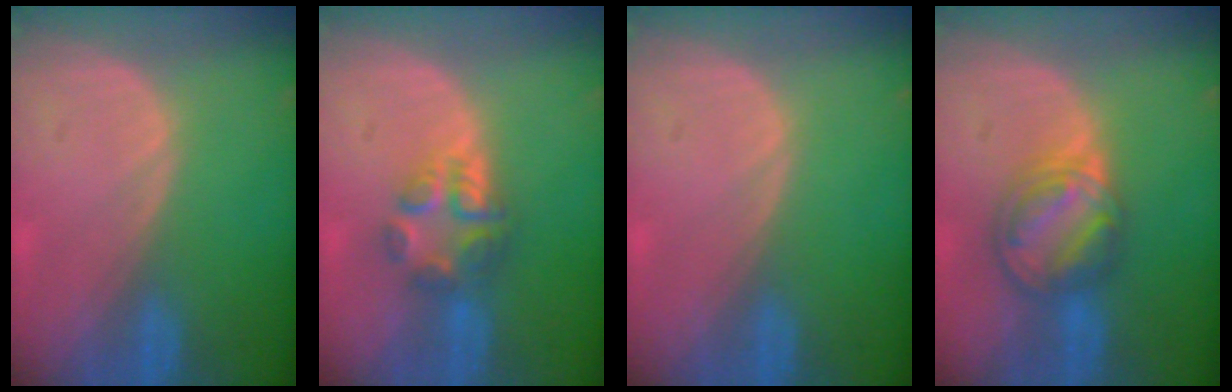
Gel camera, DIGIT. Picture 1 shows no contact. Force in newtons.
{"total": 6.0, "press": 5.2, "slide": 3.1}
{"total": 0.0}
{"total": 7.5, "press": 6.6, "slide": 3.6}